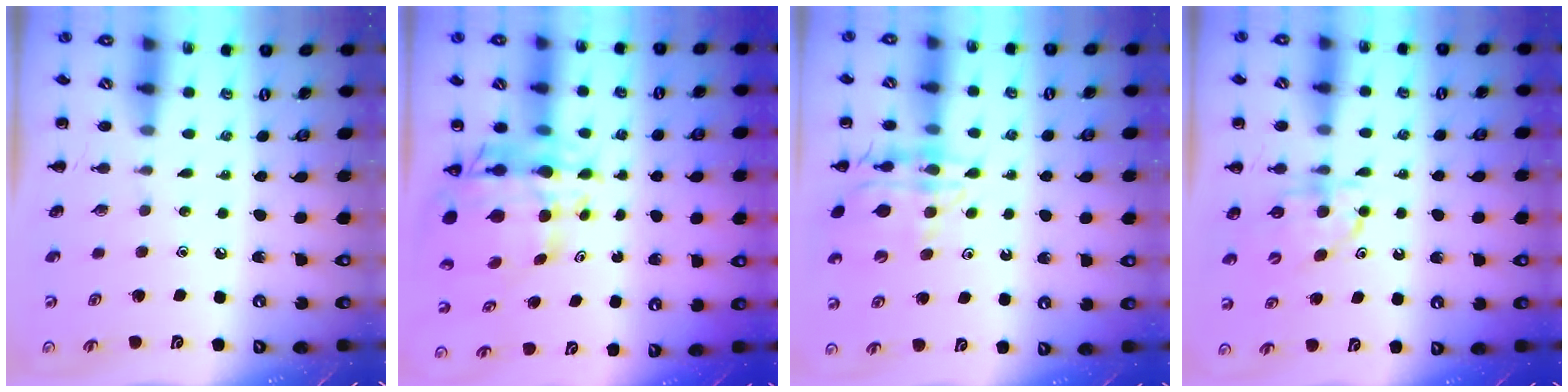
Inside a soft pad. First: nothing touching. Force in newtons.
{"total": 11.5, "press": 10.8, "slide": 3.9}
{"total": 13.1, "press": 13.0, "slide": 2.2}
{"total": 6.1, "press": 6.1, "slide": 0.5}